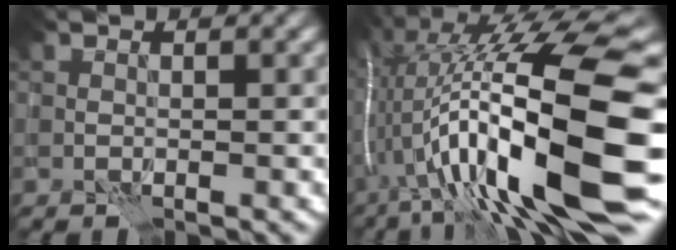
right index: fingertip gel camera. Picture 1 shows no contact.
{"total": 19.7, "force": [-2.0, 5.3, 18.9], "torque": [-0.318, 0.032, -0.044]}